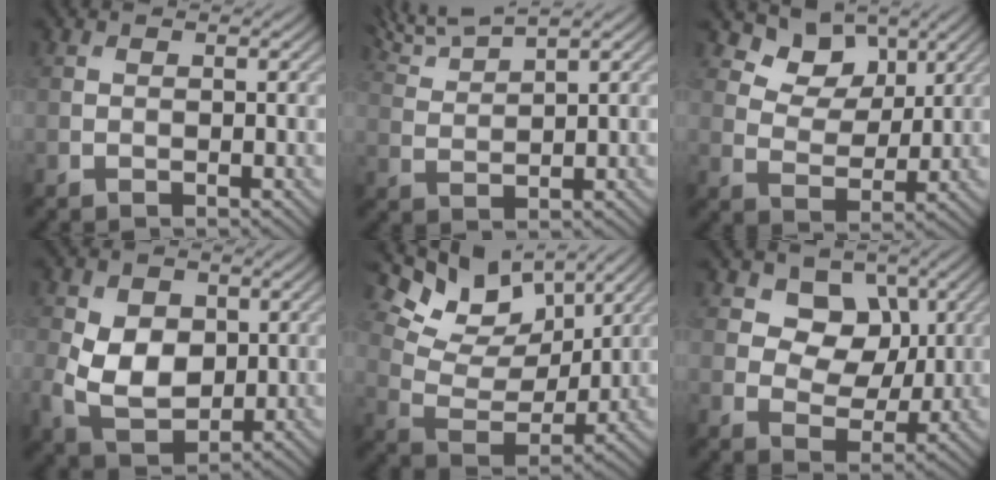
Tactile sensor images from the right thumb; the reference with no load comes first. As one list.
[{"total": 5.9, "force": [4.9, 0.7, 3.2], "torque": [-0.077, 0.020, 0.094]}, {"total": 6.7, "force": [4.3, 4.1, 3.1], "torque": [-0.056, -0.021, 0.087]}, {"total": 8.1, "force": [0.1, 5.9, 5.6], "torque": [-0.130, -0.014, -0.002]}, {"total": 12.2, "force": [8.0, 5.9, 7.1], "torque": [-0.166, 0.000, 0.130]}, {"total": 7.5, "force": [3.1, 5.8, 3.6], "torque": [-0.084, -0.014, 0.066]}]